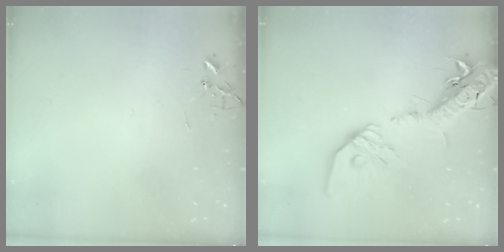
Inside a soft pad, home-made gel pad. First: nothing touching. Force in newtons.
{"total": 21.0, "press": 20.6, "slide": 4.1}